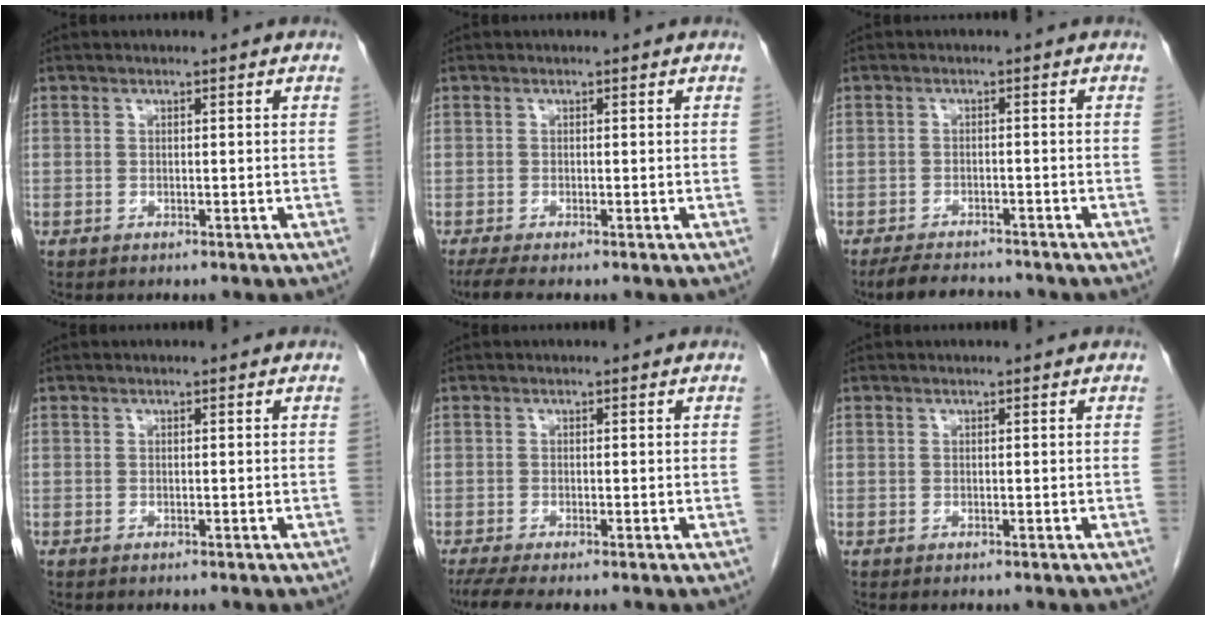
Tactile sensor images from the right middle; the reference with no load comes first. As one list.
[{"total": 2.8, "force": [-2.2, 0.1, 1.7], "torque": [-0.035, -0.009, -0.039]}, {"total": 5.7, "force": [-5.2, 1.4, 1.8], "torque": [-0.031, -0.013, -0.084]}, {"total": 0.0}, {"total": 3.5, "force": [-2.6, 0.3, 2.4], "torque": [-0.046, -0.011, -0.047]}, {"total": 0.7, "force": [-0.6, -0.2, -0.3], "torque": [0.001, -0.007, -0.013]}]